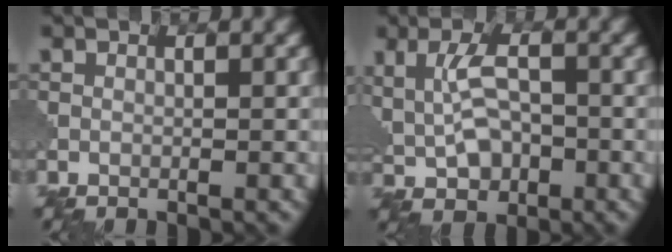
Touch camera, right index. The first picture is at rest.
{"total": 4.2, "force": [0.2, 2.4, 3.4], "torque": [-0.063, -0.001, 0.005]}